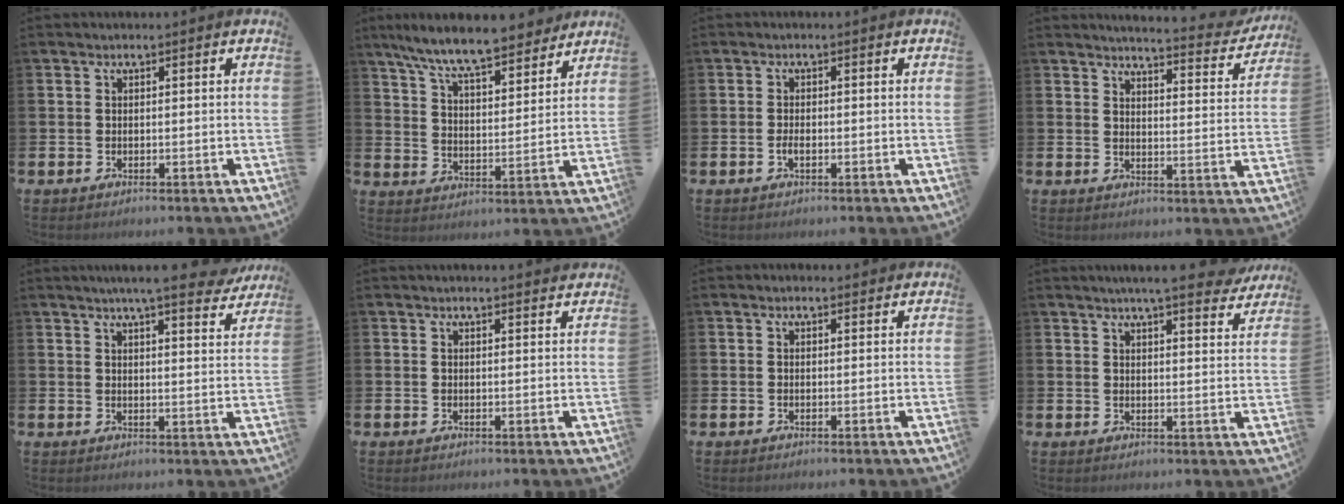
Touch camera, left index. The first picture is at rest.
{"total": 9.9, "force": [9.1, 1.3, 3.8], "torque": [-0.101, -0.049, 0.160]}
{"total": 1.1, "force": [-0.4, 0.4, 1.0], "torque": [-0.024, 0.002, -0.008]}
{"total": 4.1, "force": [4.1, 0.2, 0.7], "torque": [-0.017, -0.039, 0.063]}
{"total": 6.7, "force": [6.0, 0.3, 3.0], "torque": [-0.044, -0.031, 0.100]}
{"total": 1.3, "force": [1.3, 0.0, 0.1], "torque": [0.008, -0.007, 0.022]}
{"total": 0.6, "force": [0.5, 0.1, 0.2], "torque": [0.009, -0.003, 0.006]}
{"total": 6.1, "force": [5.5, 0.2, 2.5], "torque": [-0.041, -0.026, 0.094]}